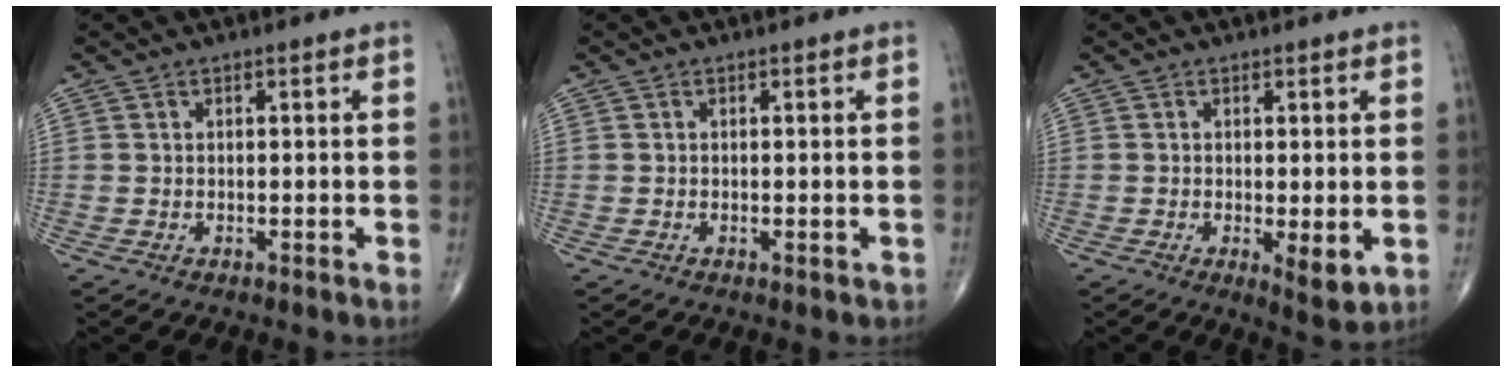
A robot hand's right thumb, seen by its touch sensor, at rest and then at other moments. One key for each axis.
{"total": 0.6, "fx": -0.2, "fy": 0.3, "fz": 0.5, "tx": -0.005, "ty": -0.001, "tz": -0.003}
{"total": 4.5, "fx": -0.8, "fy": 1.4, "fz": 4.2, "tx": -0.064, "ty": -0.016, "tz": -0.011}